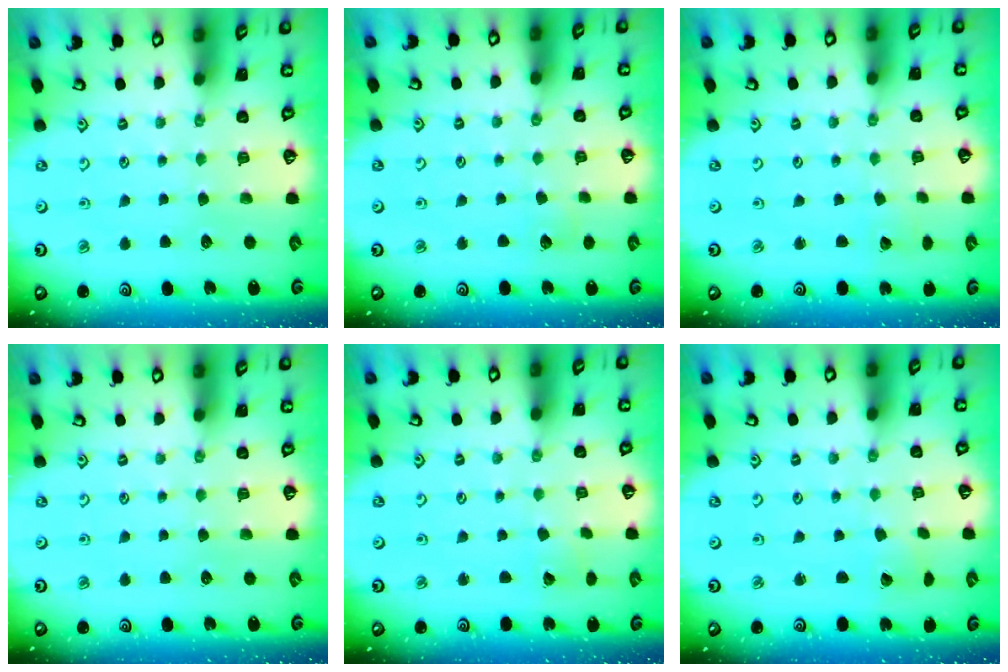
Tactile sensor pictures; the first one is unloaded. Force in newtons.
{"total": 3.4, "press": 3.4, "slide": 0.3}
{"total": 1.2, "press": 1.2, "slide": 0.1}
{"total": 0.0}
{"total": 2.8, "press": 2.8, "slide": 0.3}
{"total": 2.1, "press": 2.1, "slide": 0.2}